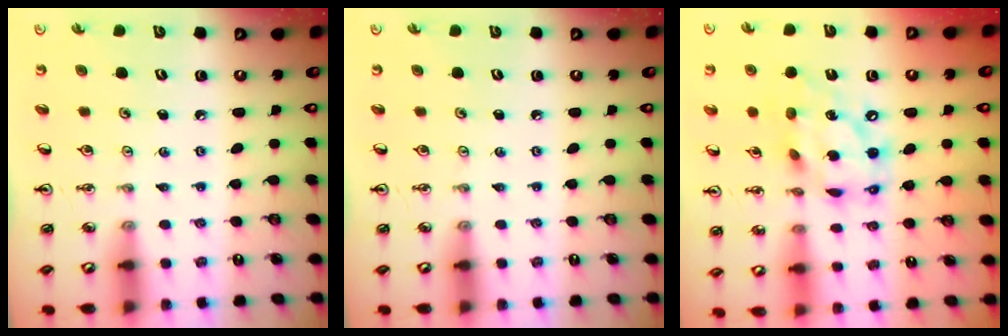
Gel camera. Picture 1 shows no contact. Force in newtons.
{"total": 0.0}
{"total": 14.7, "press": 14.6, "slide": 1.2}